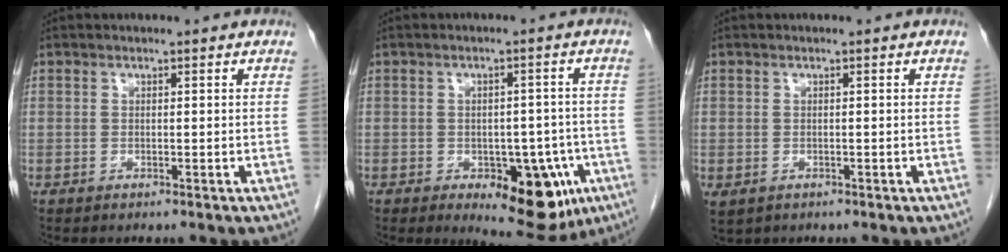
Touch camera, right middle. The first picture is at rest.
{"total": 10.8, "force": [-4.6, 5.0, 8.4], "torque": [-0.083, 0.001, -0.050]}
{"total": 2.5, "force": [-1.1, 1.8, 1.5], "torque": [-0.029, -0.006, -0.009]}